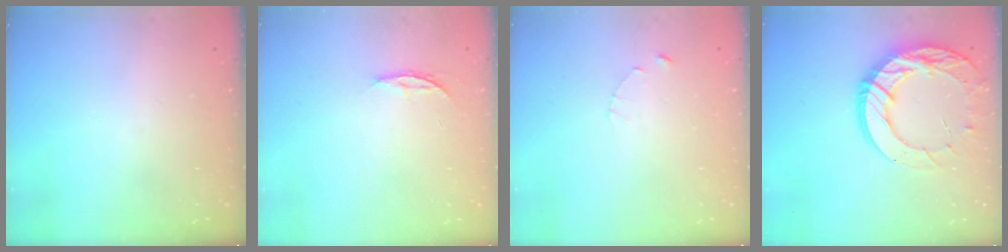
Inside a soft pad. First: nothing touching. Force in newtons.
{"total": 3.6, "press": 3.6, "slide": 0.3}
{"total": 1.2, "press": 1.1, "slide": 0.2}
{"total": 18.0, "press": 17.9, "slide": 1.6}